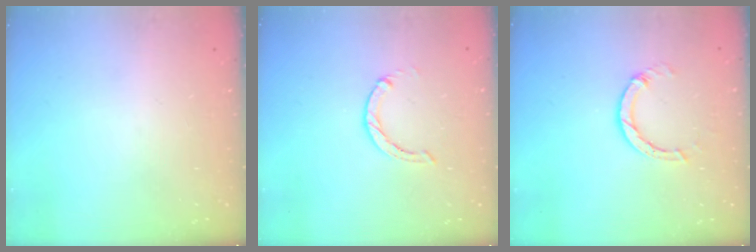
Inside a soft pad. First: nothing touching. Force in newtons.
{"total": 0.0}
{"total": 4.4, "press": 4.4, "slide": 0.5}